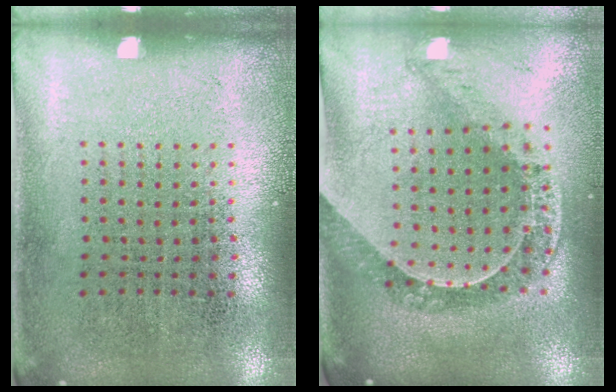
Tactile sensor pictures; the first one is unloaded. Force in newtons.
{"total": 1.0, "press": 1.0, "slide": 0.1}